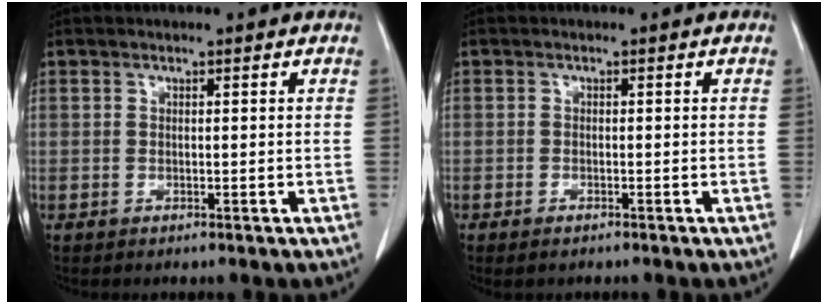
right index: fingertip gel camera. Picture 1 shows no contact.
{"total": 1.4, "force": [-1.1, 0.5, 0.8], "torque": [-0.014, -0.001, -0.012]}